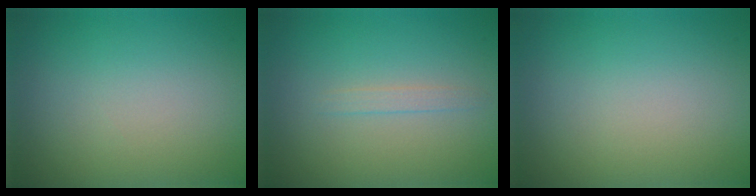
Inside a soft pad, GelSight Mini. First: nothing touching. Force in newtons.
{"total": 0.8, "press": 0.8, "slide": 0.2}
{"total": 0.0}